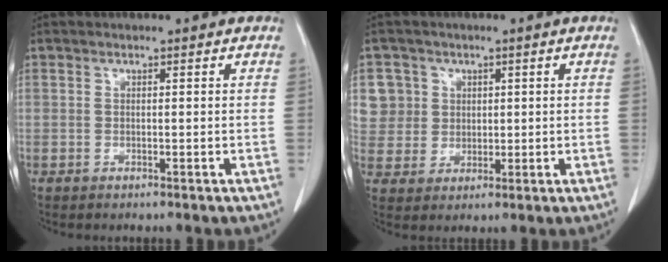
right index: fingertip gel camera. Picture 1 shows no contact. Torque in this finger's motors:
{"motor_torque": [-0.14, 0.24, -0.08, -0.01]}